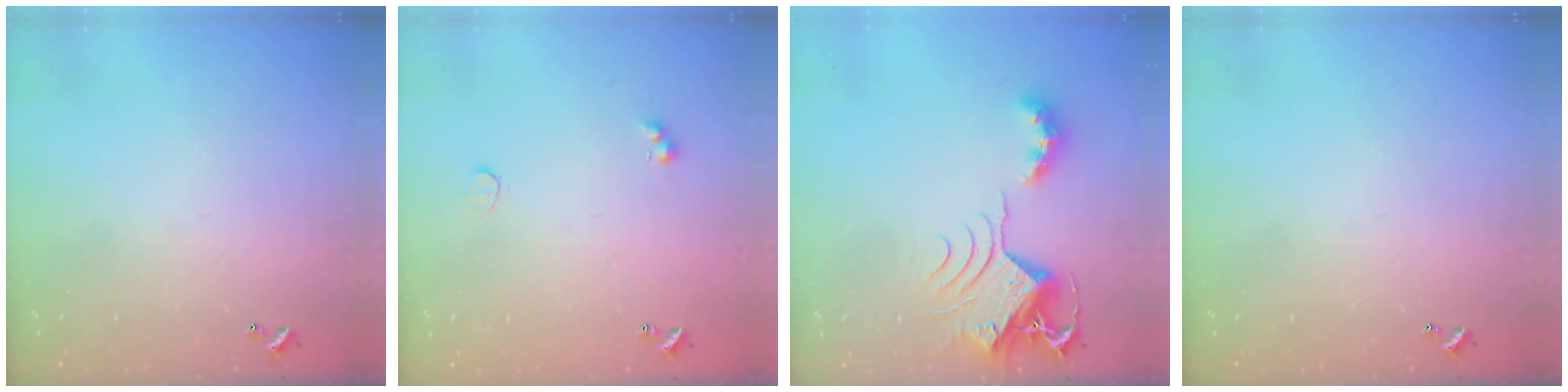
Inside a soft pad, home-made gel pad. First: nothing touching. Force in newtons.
{"total": 2.5, "press": 2.4, "slide": 0.7}
{"total": 8.9, "press": 8.9, "slide": 0.4}
{"total": 0.0}